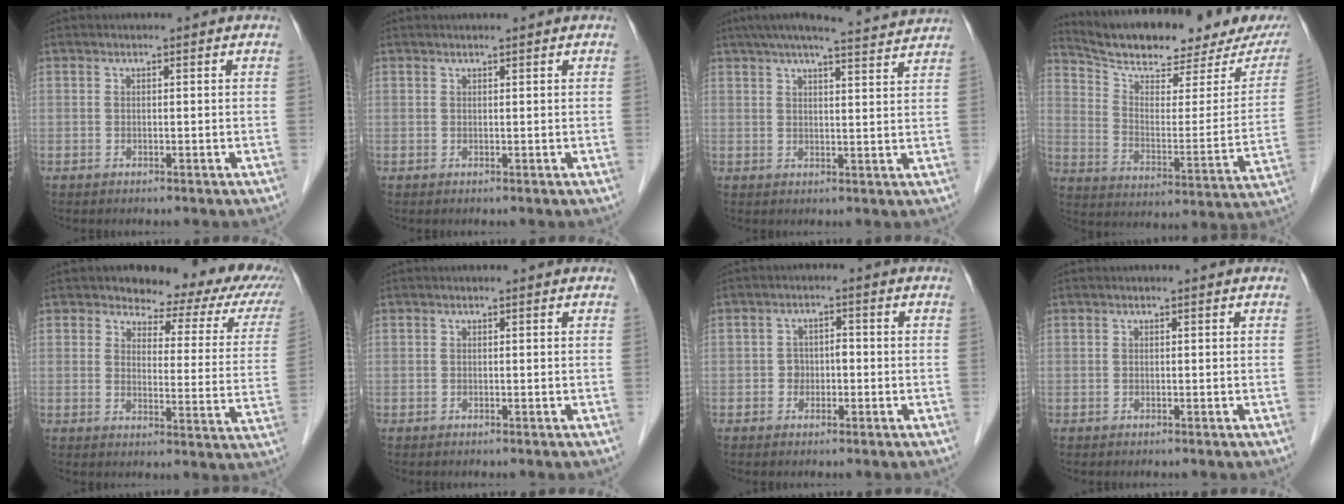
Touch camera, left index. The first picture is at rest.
{"total": 1.0, "force": [0.8, 0.0, 0.5], "torque": [-0.007, 0.009, 0.016]}
{"total": 14.6, "force": [13.3, 0.1, 5.9], "torque": [-0.100, 0.015, 0.173]}
{"total": 21.6, "force": [18.5, 4.4, 10.1], "torque": [-0.155, -0.025, 0.260]}
{"total": 15.2, "force": [12.3, 5.8, 6.9], "torque": [-0.046, -0.013, 0.117]}
{"total": 0.0}
{"total": 2.4, "force": [-0.7, 1.9, 1.2], "torque": [-0.016, 0.011, -0.012]}
{"total": 0.0}